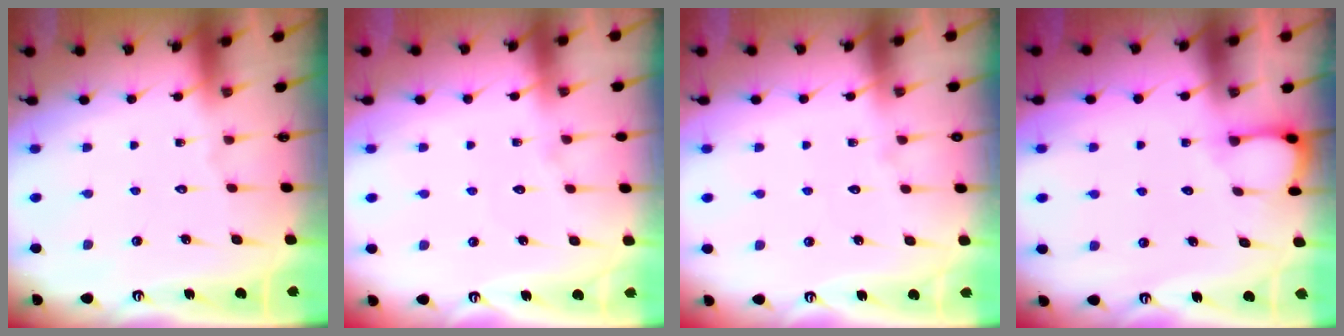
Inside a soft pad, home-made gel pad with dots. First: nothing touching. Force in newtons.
{"total": 3.5, "press": 3.5, "slide": 0.4}
{"total": 4.8, "press": 4.8, "slide": 0.6}
{"total": 3.6, "press": 3.6, "slide": 0.4}